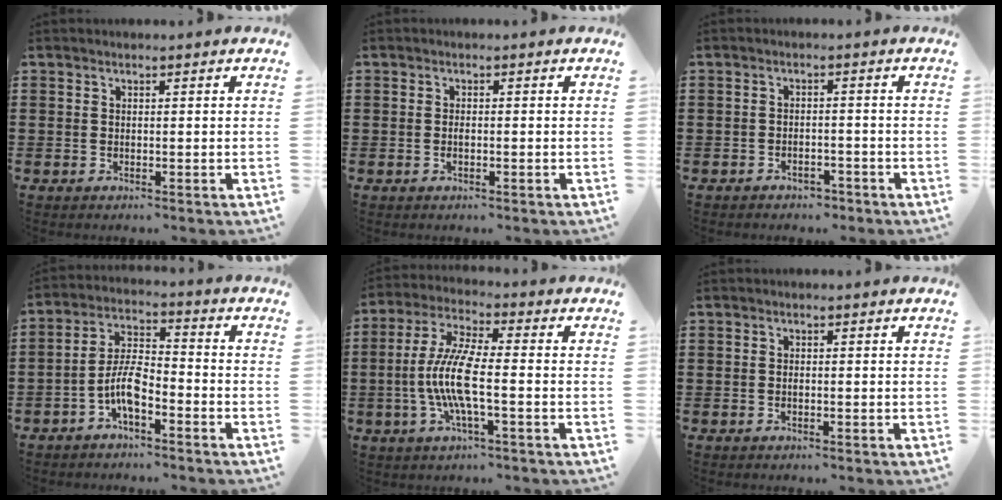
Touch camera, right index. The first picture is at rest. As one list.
[{"total": 1.0, "force": [-0.3, 0.3, 0.9], "torque": [-0.018, -0.004, -0.004]}, {"total": 2.0, "force": [-1.9, 0.5, 0.2], "torque": [-0.011, 0.001, -0.041]}, {"total": 6.7, "force": [-3.2, 2.3, 5.3], "torque": [-0.125, 0.001, -0.067]}, {"total": 9.5, "force": [-2.0, 2.2, 9.0], "torque": [-0.201, -0.015, -0.046]}, {"total": 0.6, "force": [-0.2, 0.2, 0.6], "torque": [-0.013, -0.003, -0.003]}]